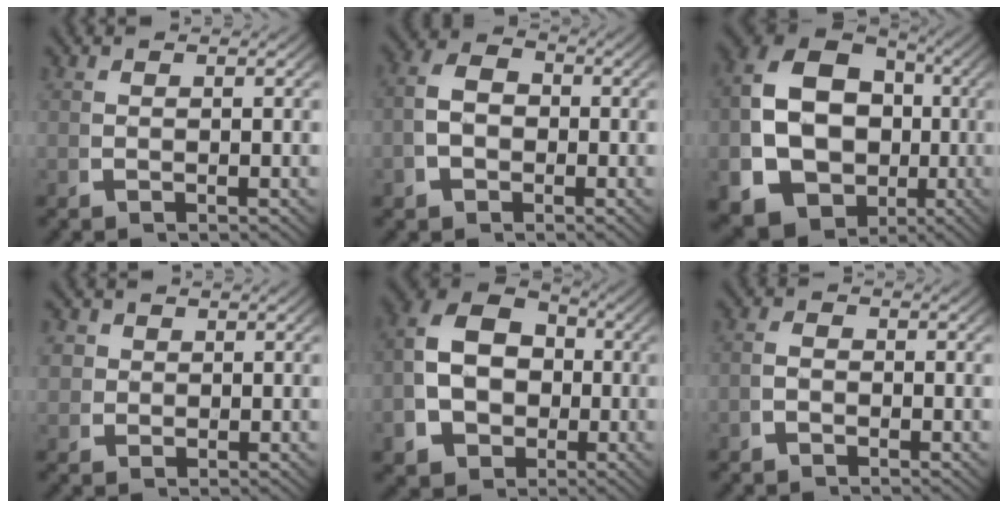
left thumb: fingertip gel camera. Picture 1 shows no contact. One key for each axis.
{"total": 4.5, "fx": -0.2, "fy": 3.5, "fz": 2.8, "tx": -0.057, "ty": -0.004, "tz": -0.007}
{"total": 17.7, "fx": -3.1, "fy": 14.9, "fz": 9.1, "tx": -0.225, "ty": -0.063, "tz": -0.041}
{"total": 3.2, "fx": 0.9, "fy": 2.8, "fz": 1.0, "tx": -0.029, "ty": -0.008, "tz": 0.017}
{"total": 12.5, "fx": -0.1, "fy": 10.2, "fz": 7.2, "tx": -0.158, "ty": -0.026, "tz": 0.004}
{"total": 1.3, "fx": -0.6, "fy": 0.9, "fz": 0.7, "tx": -0.016, "ty": -0.002, "tz": -0.014}